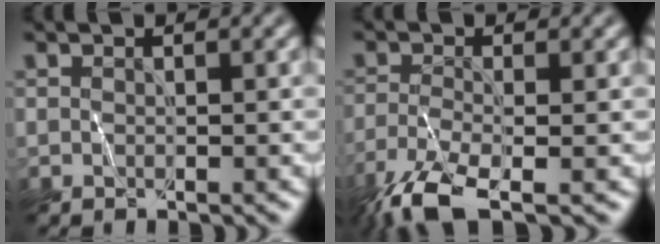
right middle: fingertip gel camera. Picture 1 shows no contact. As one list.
[{"total": 6.1, "force": [-4.2, 1.6, 4.2], "torque": [-0.091, -0.015, -0.090]}]